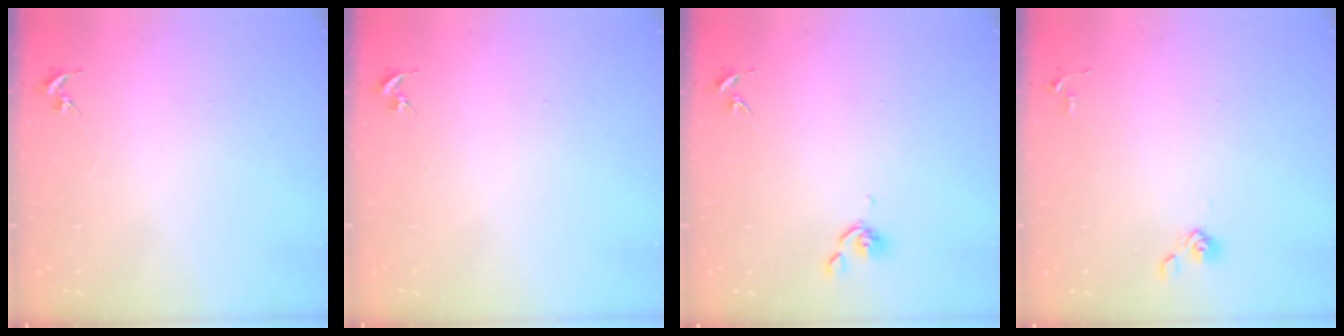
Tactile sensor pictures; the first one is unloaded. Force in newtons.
{"total": 0.0}
{"total": 6.0, "press": 5.9, "slide": 0.8}
{"total": 3.9, "press": 3.6, "slide": 1.5}